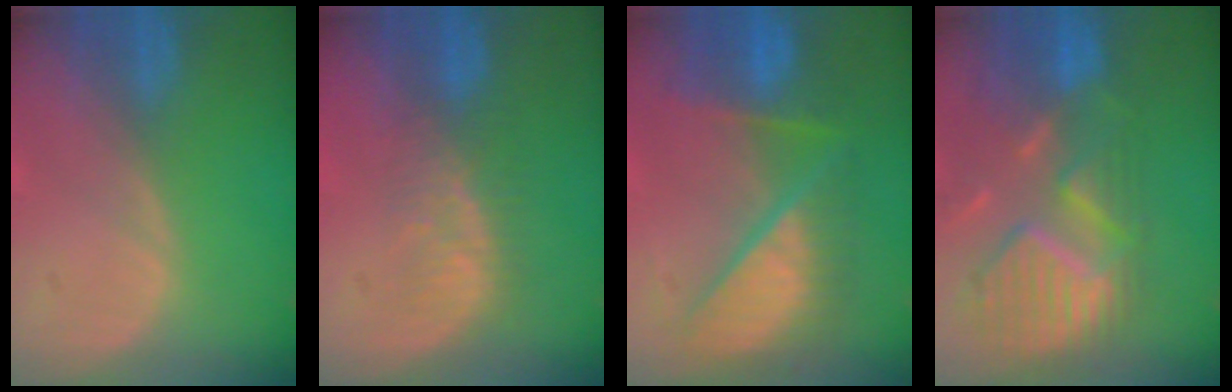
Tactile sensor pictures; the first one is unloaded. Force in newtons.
{"total": 5.0, "press": 4.7, "slide": 1.6}
{"total": 10.4, "press": 10.3, "slide": 1.4}
{"total": 11.9, "press": 10.3, "slide": 5.9}